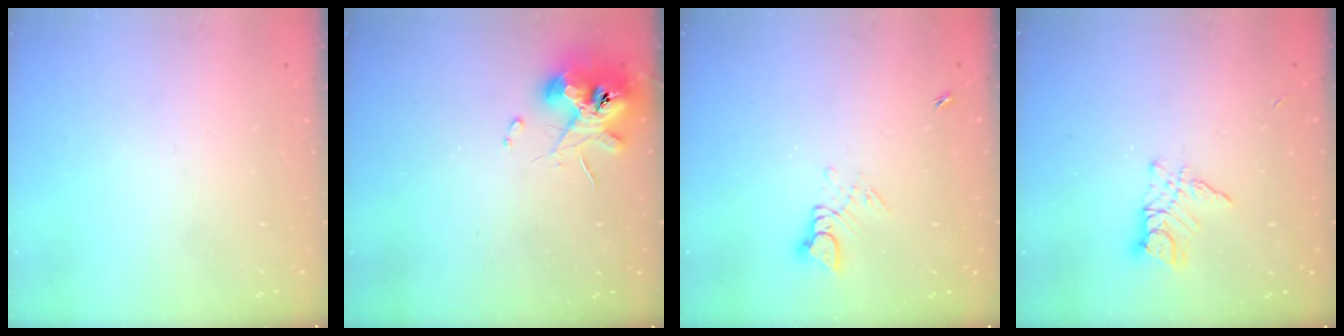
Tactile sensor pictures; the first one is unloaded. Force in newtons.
{"total": 10.5, "press": 10.4, "slide": 1.4}
{"total": 3.5, "press": 3.5, "slide": 0.3}
{"total": 9.1, "press": 9.0, "slide": 0.8}